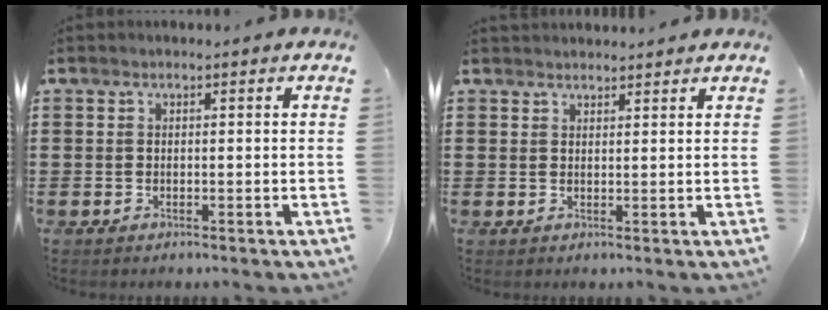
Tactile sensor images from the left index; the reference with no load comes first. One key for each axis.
{"total": 1.8, "fx": 1.7, "fy": 0.5, "fz": -0.2, "tx": 0.000, "ty": 0.000, "tz": 0.034}